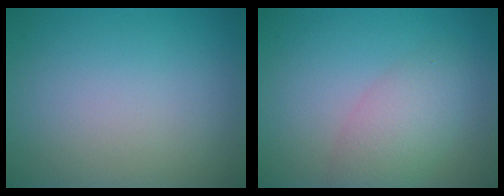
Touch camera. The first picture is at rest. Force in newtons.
{"total": 3.8, "press": 3.8, "slide": 0.2}